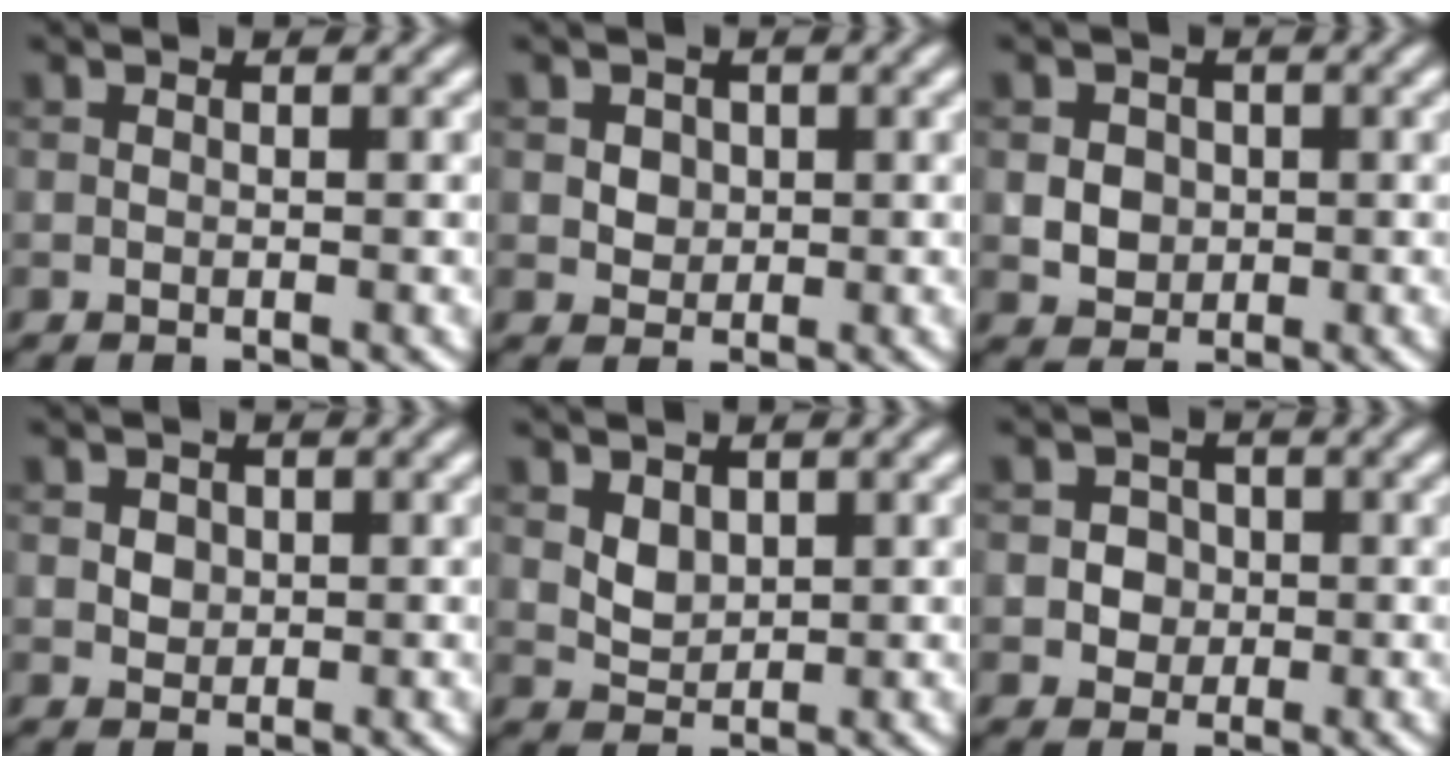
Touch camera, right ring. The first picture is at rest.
{"total": 2.2, "force": [0.8, 1.8, 1.0], "torque": [-0.021, 0.005, 0.020]}
{"total": 3.0, "force": [0.3, 2.6, 1.4], "torque": [-0.016, 0.007, 0.002]}
{"total": 1.6, "force": [0.5, 1.3, 0.7], "torque": [-0.011, 0.004, 0.008]}
{"total": 1.8, "force": [0.8, 1.3, 1.0], "torque": [-0.019, -0.005, 0.019]}
{"total": 2.6, "force": [0.2, 2.4, 0.9], "torque": [0.004, 0.006, -0.004]}